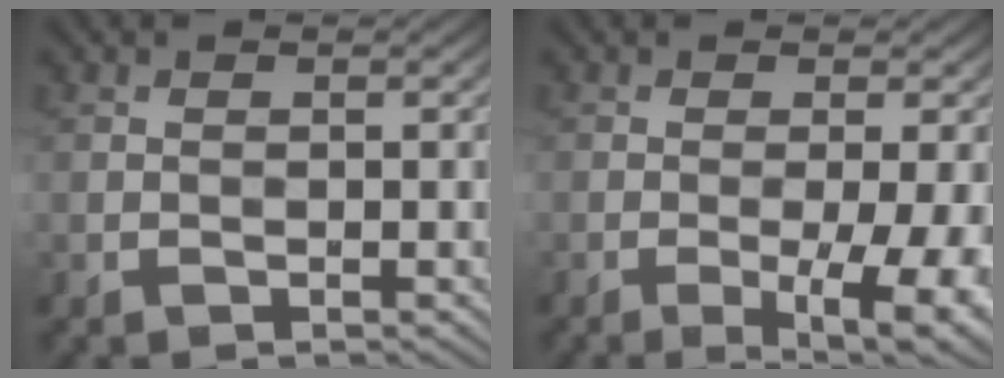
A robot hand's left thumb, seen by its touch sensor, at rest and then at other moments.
{"total": 7.6, "force": [-2.4, 1.7, 7.0], "torque": [-0.106, -0.009, -0.026]}